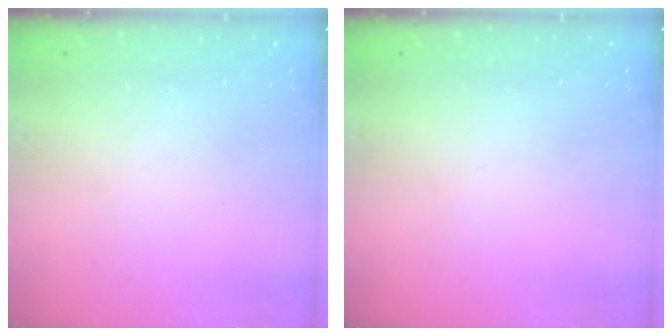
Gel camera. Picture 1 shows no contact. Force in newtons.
{"total": 0.0}